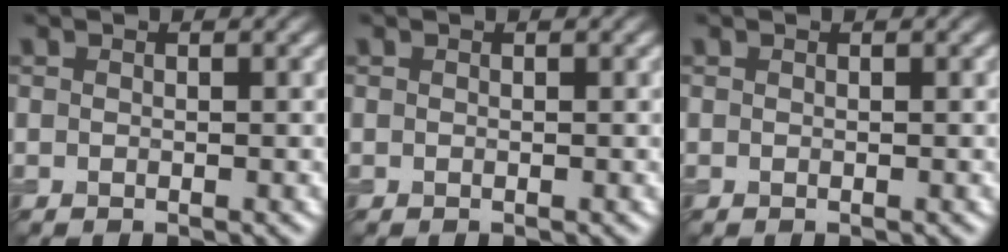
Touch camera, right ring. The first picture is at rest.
{"total": 0.0}
{"total": 0.0}